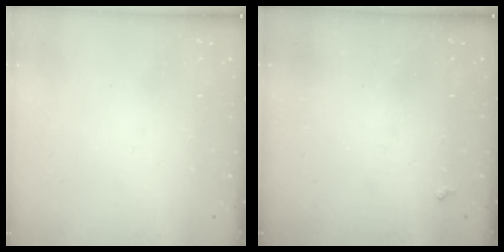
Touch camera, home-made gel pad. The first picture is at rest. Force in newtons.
{"total": 3.0, "press": 3.0, "slide": 0.5}